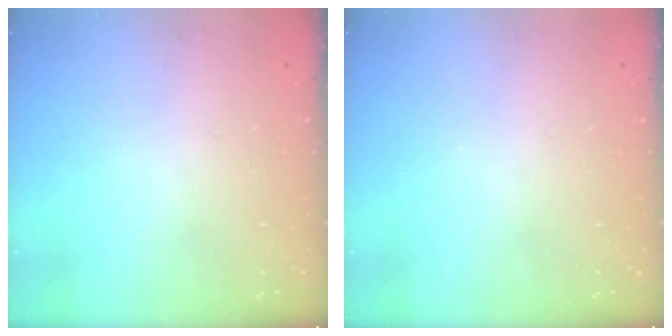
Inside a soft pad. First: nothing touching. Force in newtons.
{"total": 12.1, "press": 3.1, "slide": 11.7}